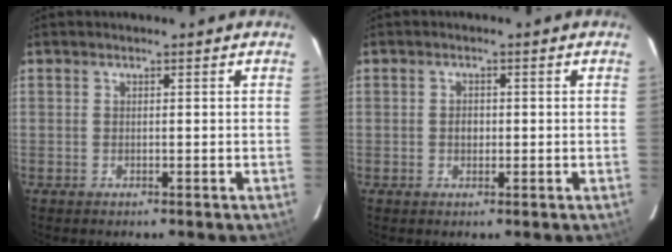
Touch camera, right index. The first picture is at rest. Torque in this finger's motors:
{"motor_torque": [0.19, 0.10, 0.14, 0.03]}